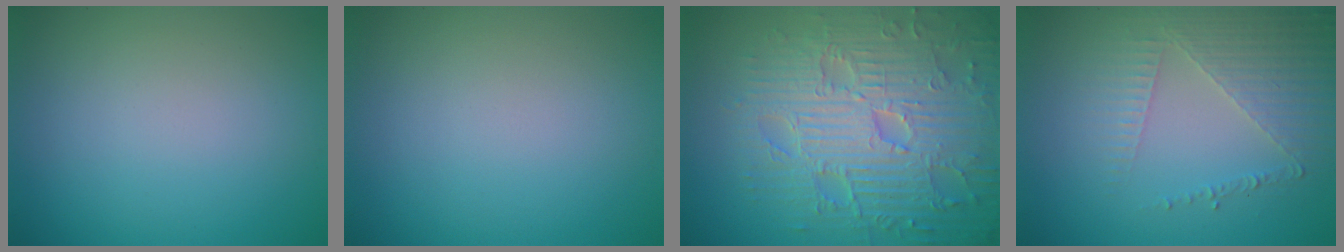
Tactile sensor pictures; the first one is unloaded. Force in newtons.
{"total": 0.0}
{"total": 9.5, "press": 6.9, "slide": 6.6}
{"total": 4.4, "press": 2.9, "slide": 3.3}